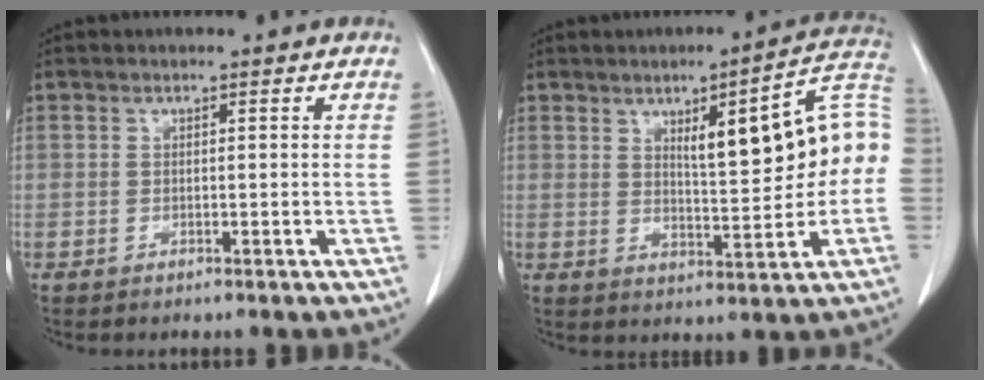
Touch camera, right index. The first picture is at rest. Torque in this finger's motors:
{"motor_torque": [0.71, 0.47, 0.63, 0.07]}